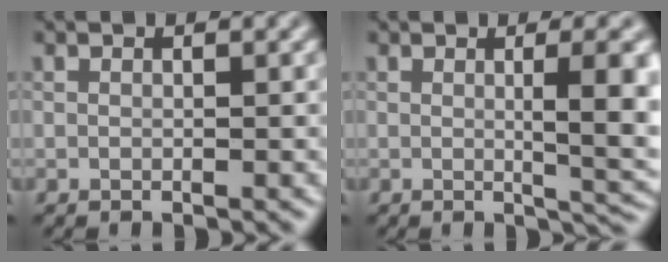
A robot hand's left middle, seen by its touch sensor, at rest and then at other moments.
{"total": 5.7, "force": [0.3, 1.4, 5.6], "torque": [-0.069, 0.001, 0.006]}